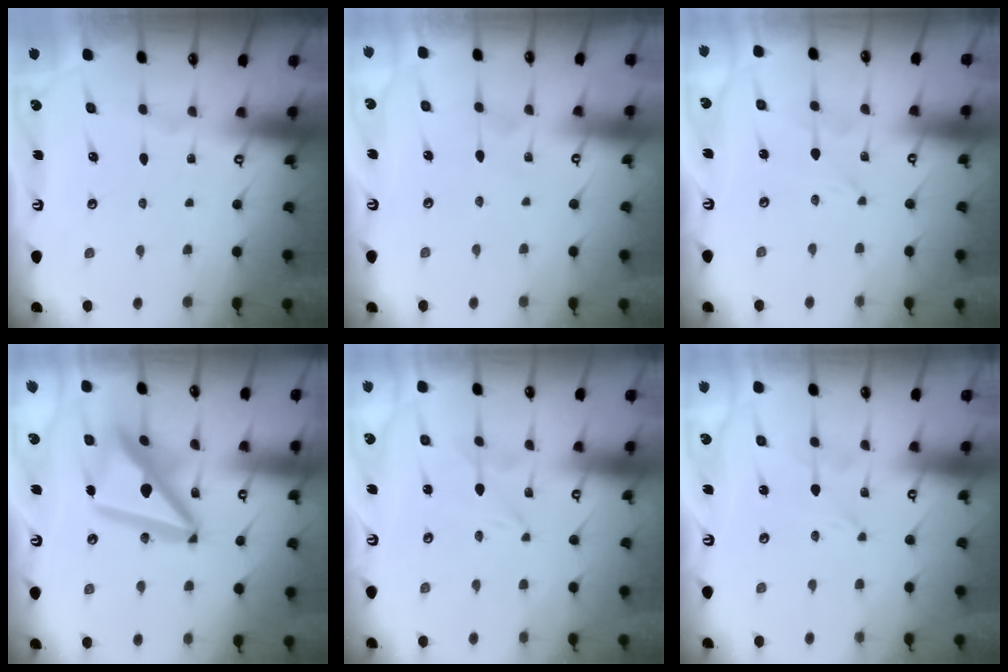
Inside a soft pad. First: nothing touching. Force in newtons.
{"total": 3.4, "press": 3.4, "slide": 0.3}
{"total": 0.0}
{"total": 17.3, "press": 17.2, "slide": 2.0}
{"total": 0.0}
{"total": 0.0}